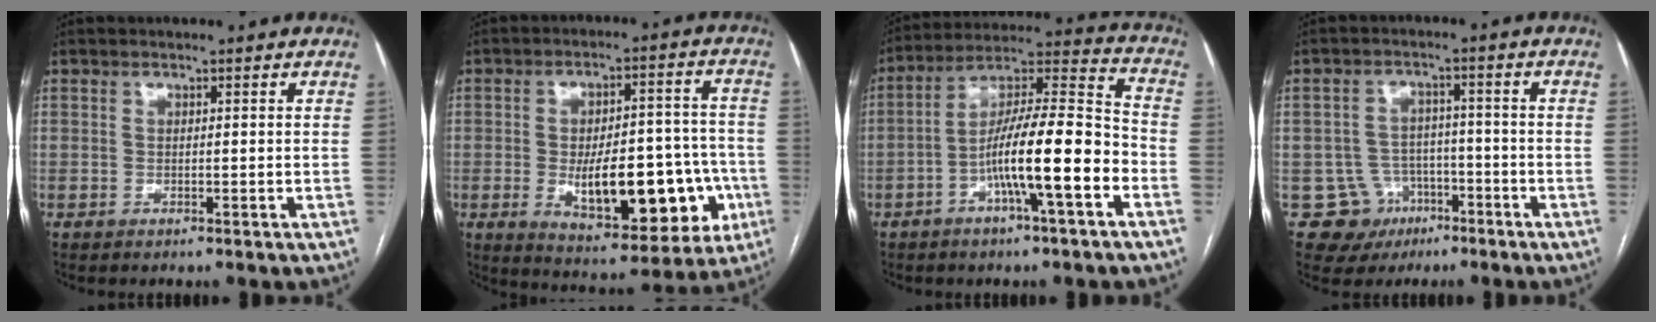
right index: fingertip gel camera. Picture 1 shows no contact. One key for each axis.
{"total": 17.9, "fx": -4.3, "fy": 7.4, "fz": 15.7, "tx": -0.208, "ty": 0.021, "tz": -0.043}
{"total": 15.1, "fx": -5.3, "fy": 1.2, "fz": 14.1, "tx": -0.241, "ty": 0.015, "tz": -0.090}
{"total": 7.1, "fx": -2.9, "fy": 6.4, "fz": 0.2, "tx": 0.003, "ty": 0.014, "tz": -0.034}